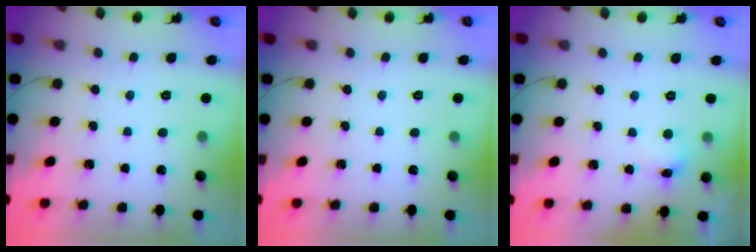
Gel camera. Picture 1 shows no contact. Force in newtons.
{"total": 0.0}
{"total": 5.9, "press": 5.6, "slide": 1.7}